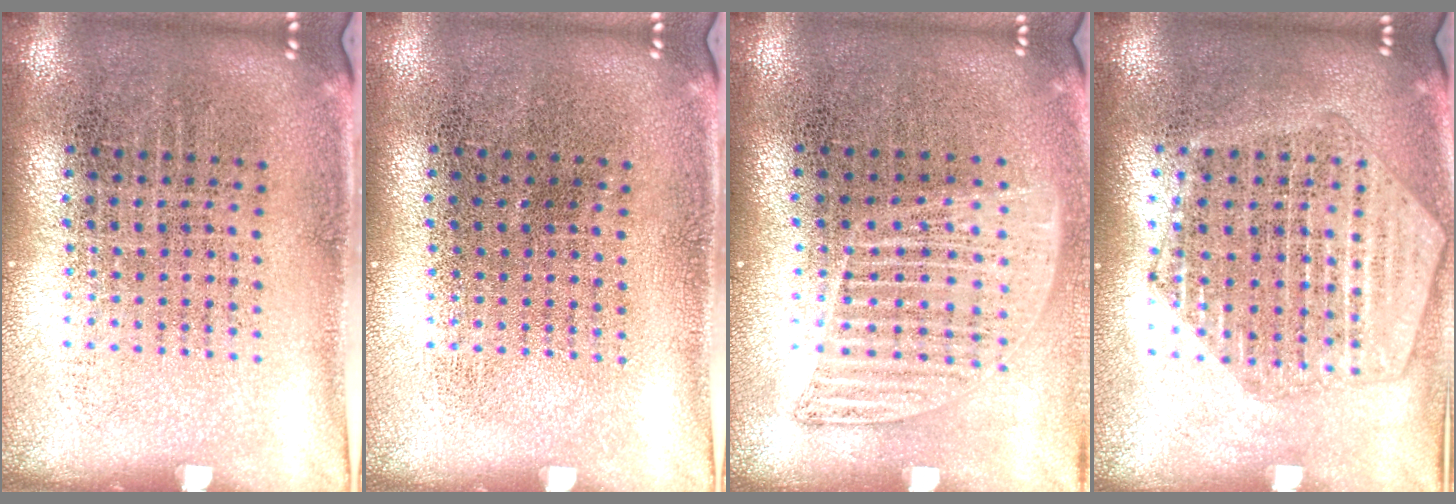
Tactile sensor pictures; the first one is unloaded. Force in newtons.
{"total": 0.0}
{"total": 1.2, "press": 1.1, "slide": 0.4}
{"total": 1.9, "press": 1.8, "slide": 0.6}